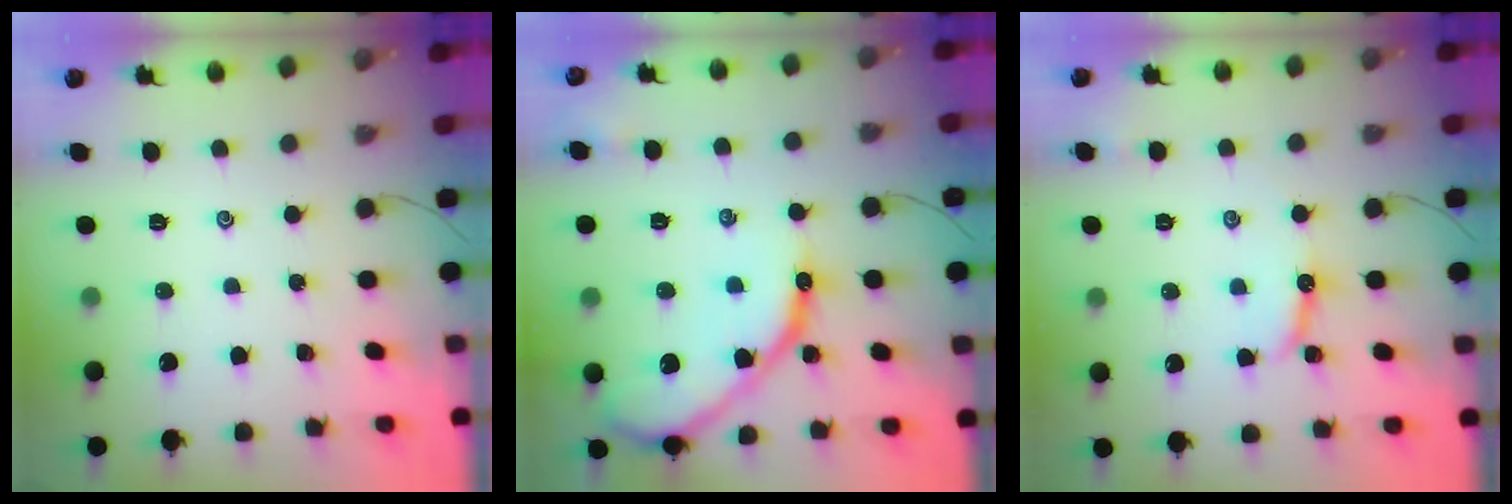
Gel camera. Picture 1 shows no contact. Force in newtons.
{"total": 13.8, "press": 13.7, "slide": 1.2}
{"total": 8.0, "press": 8.0, "slide": 0.2}